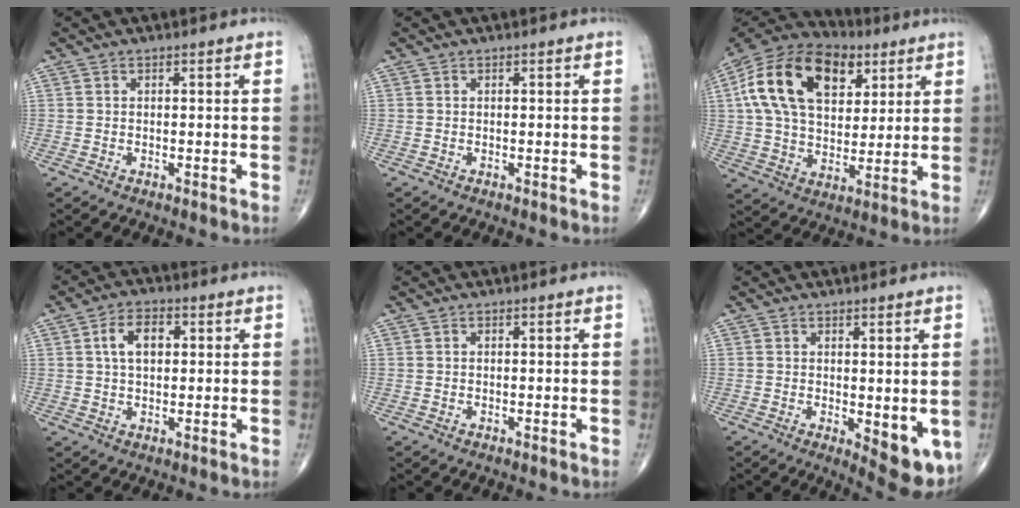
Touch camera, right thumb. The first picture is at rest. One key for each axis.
{"total": 0.0}
{"total": 22.9, "fx": 8.1, "fy": 14.2, "fz": 16.0, "tx": -0.276, "ty": 0.007, "tz": 0.136}
{"total": 6.5, "fx": 1.5, "fy": 4.0, "fz": 4.9, "tx": -0.077, "ty": 0.010, "tz": 0.022}
{"total": 0.0}
{"total": 8.0, "fx": -1.4, "fy": 3.3, "fz": 7.1, "tx": -0.080, "ty": -0.020, "tz": -0.010}